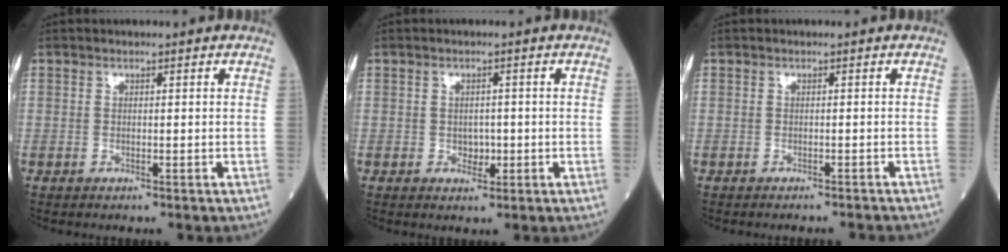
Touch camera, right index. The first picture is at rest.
{"total": 2.0, "force": [-0.5, 1.4, 1.3], "torque": [-0.014, 0.003, -0.005]}
{"total": 3.9, "force": [-3.8, 0.1, 0.8], "torque": [-0.010, -0.016, -0.039]}